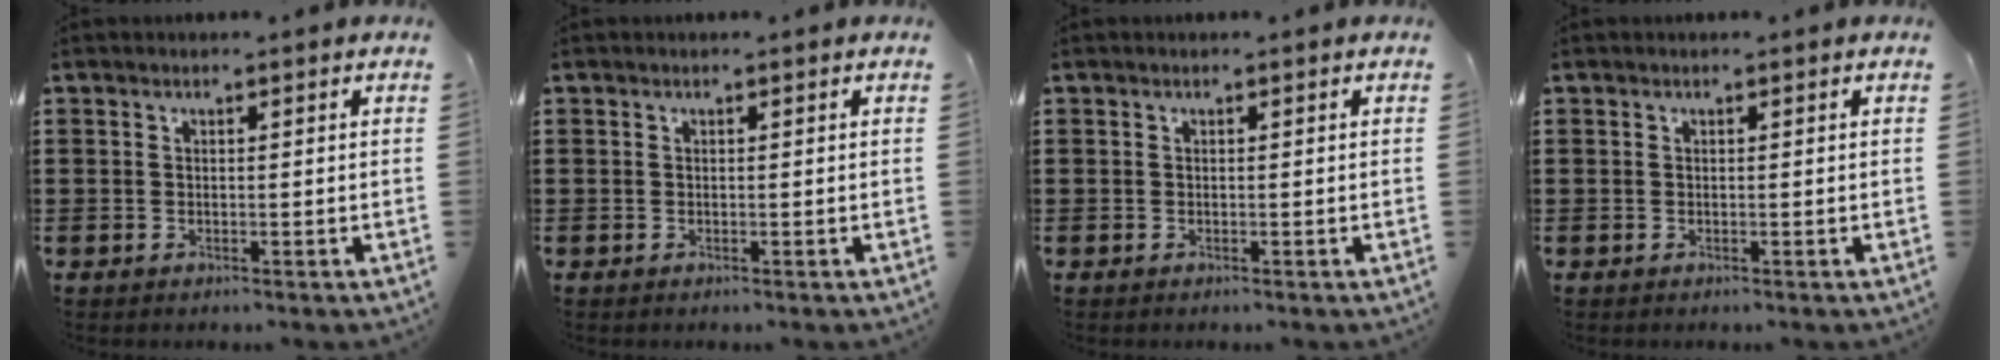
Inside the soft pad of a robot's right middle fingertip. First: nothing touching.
{"total": 0.0}
{"total": 0.0}
{"total": 0.0}